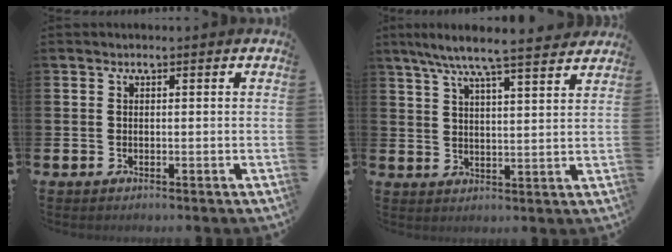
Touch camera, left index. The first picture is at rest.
{"total": 7.7, "force": [7.0, 0.2, 3.0], "torque": [-0.074, -0.035, 0.122]}